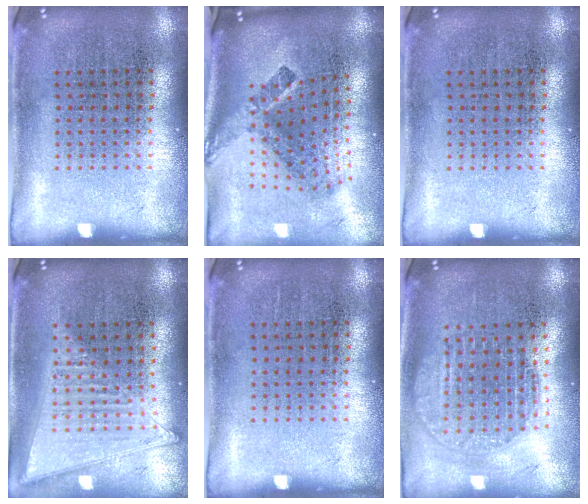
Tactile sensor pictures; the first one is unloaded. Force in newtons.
{"total": 2.7, "press": 1.7, "slide": 2.1}
{"total": 0.0}
{"total": 1.4, "press": 1.3, "slide": 0.3}
{"total": 0.0}
{"total": 1.8, "press": 1.5, "slide": 0.9}